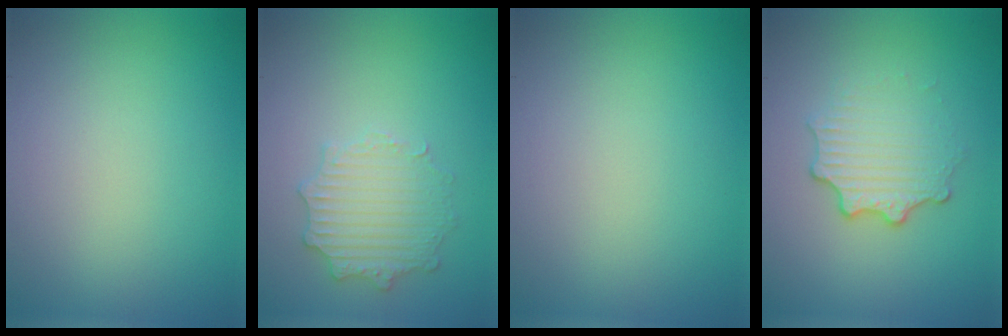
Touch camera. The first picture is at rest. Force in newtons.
{"total": 2.9, "press": 2.9, "slide": 0.1}
{"total": 0.0}
{"total": 3.3, "press": 2.5, "slide": 2.2}